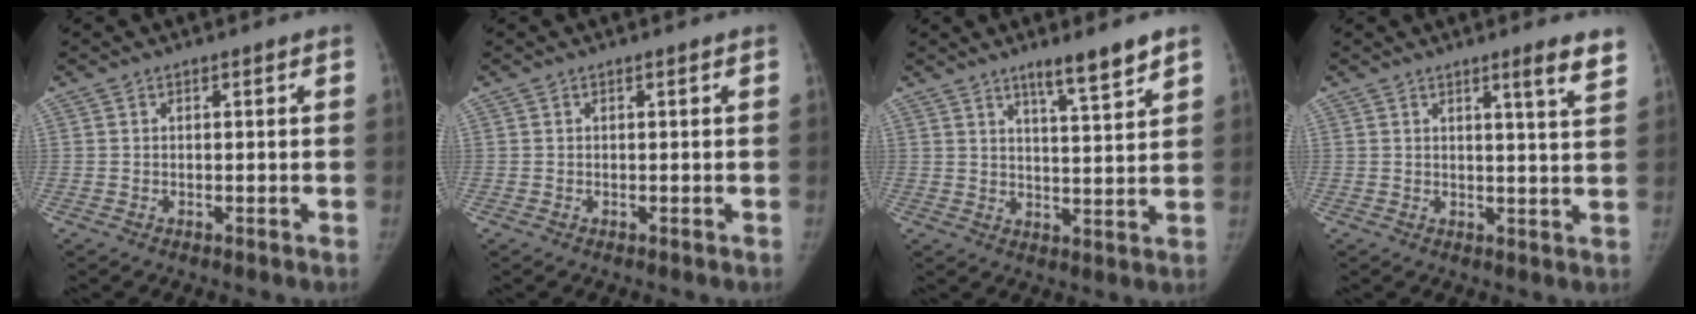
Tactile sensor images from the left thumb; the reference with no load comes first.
{"total": 0.0}
{"total": 7.3, "force": [5.3, 0.5, 5.0], "torque": [-0.076, -0.038, 0.084]}
{"total": 5.4, "force": [3.7, 0.0, 3.9], "torque": [-0.047, -0.026, 0.048]}